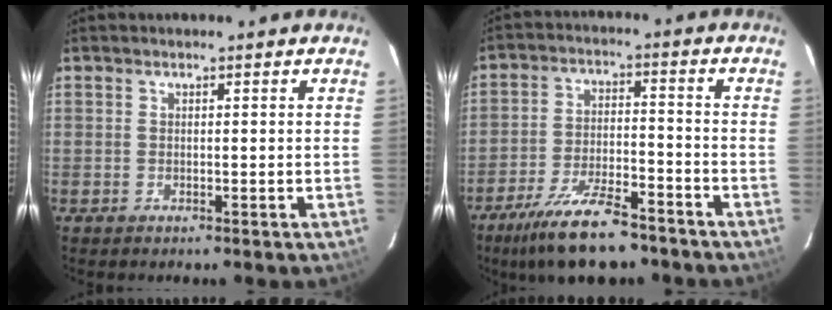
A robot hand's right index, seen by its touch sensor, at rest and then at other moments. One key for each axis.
{"total": 14.6, "fx": -11.4, "fy": 4.3, "fz": 8.1, "tx": -0.171, "ty": -0.014, "tz": -0.188}